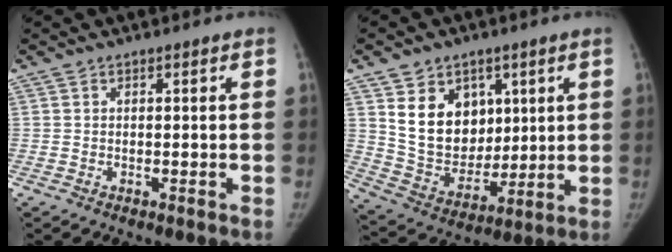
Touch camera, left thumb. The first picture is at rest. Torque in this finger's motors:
{"motor_torque": [1.27, 1.17, 0.90, -1.05, 0.28]}